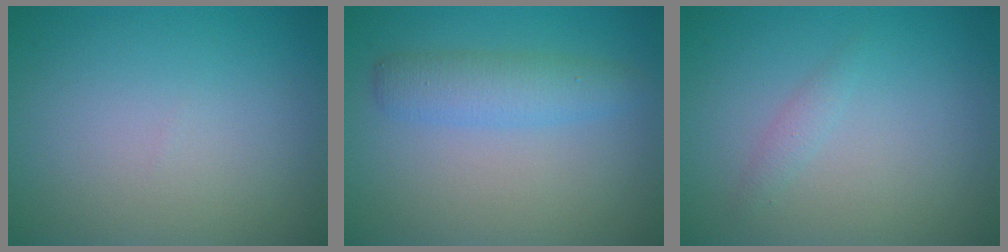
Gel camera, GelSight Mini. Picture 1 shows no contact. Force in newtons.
{"total": 2.9, "press": 2.9, "slide": 0.1}
{"total": 0.9, "press": 0.9, "slide": 0.1}